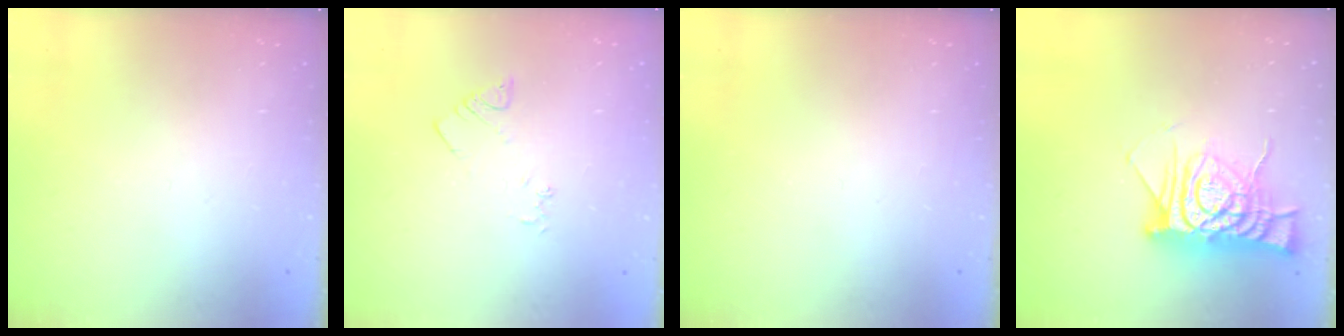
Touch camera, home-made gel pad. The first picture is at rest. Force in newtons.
{"total": 2.3, "press": 2.3, "slide": 0.3}
{"total": 0.0}
{"total": 12.5, "press": 12.5, "slide": 1.1}